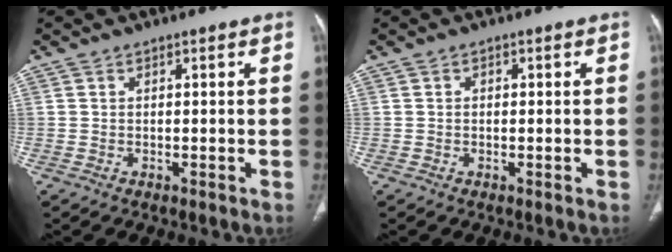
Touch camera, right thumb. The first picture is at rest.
{"total": 0.6, "force": [0.1, 0.5, 0.4], "torque": [-0.009, 0.004, 0.003]}